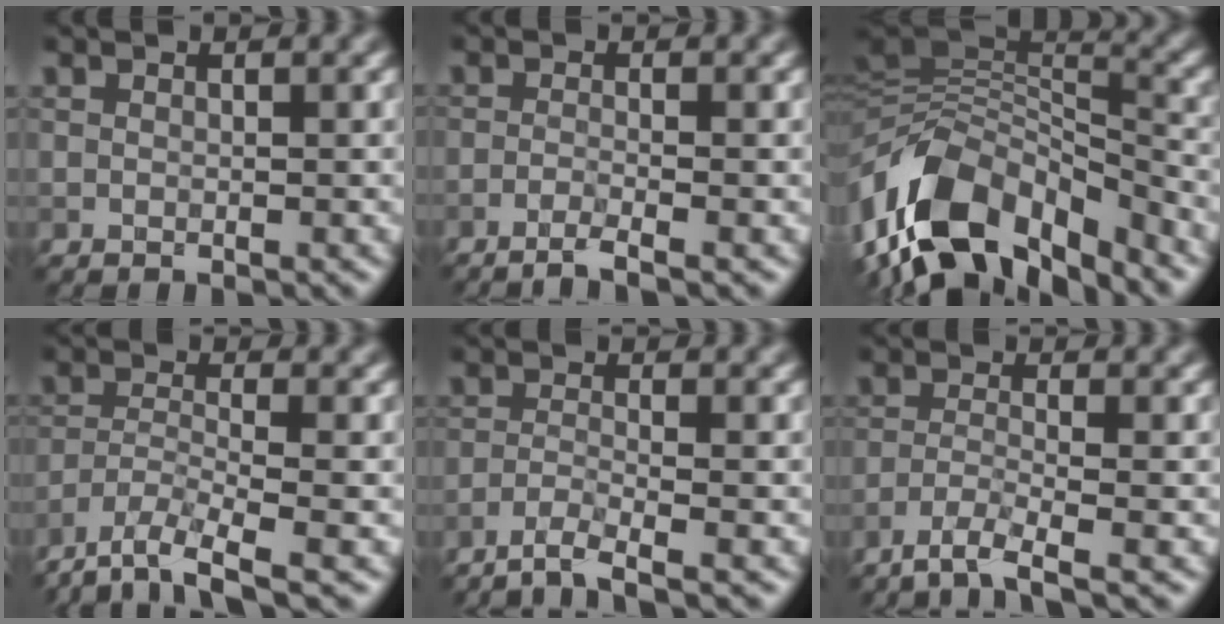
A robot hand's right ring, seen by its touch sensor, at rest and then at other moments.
{"total": 2.1, "force": [-1.4, 0.2, 1.5], "torque": [-0.023, 0.000, -0.039]}
{"total": 12.3, "force": [-6.8, 6.5, 8.0], "torque": [-0.152, 0.020, -0.132]}
{"total": 6.1, "force": [-4.7, 1.5, 3.6], "torque": [-0.073, -0.012, -0.097]}
{"total": 2.9, "force": [-2.2, 0.3, 1.9], "torque": [-0.031, 0.000, -0.056]}
{"total": 3.2, "force": [-2.3, 0.4, 2.2], "torque": [-0.041, -0.001, -0.056]}